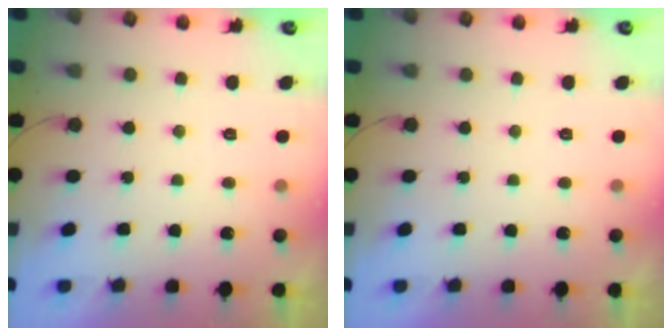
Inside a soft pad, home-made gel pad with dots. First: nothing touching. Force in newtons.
{"total": 0.0}